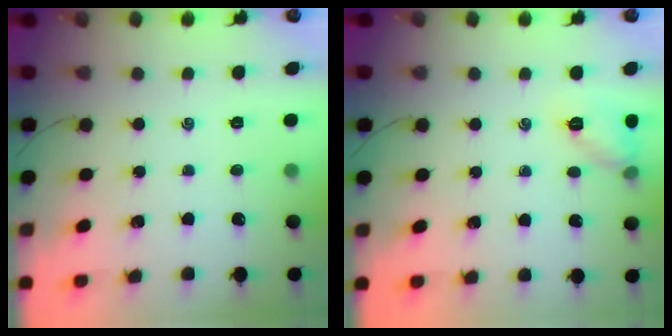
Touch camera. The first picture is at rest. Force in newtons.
{"total": 7.7, "press": 7.5, "slide": 1.5}